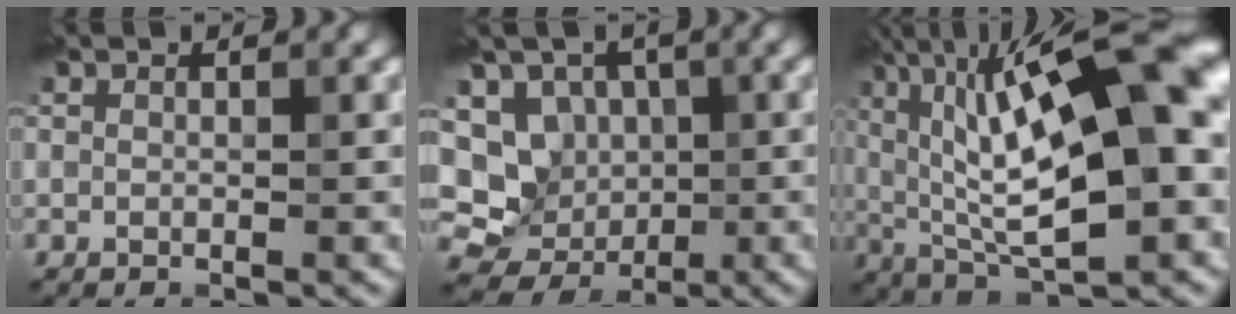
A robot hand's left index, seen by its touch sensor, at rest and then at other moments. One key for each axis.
{"total": 7.8, "fx": -0.1, "fy": 7.1, "fz": 3.3, "tx": -0.031, "ty": 0.008, "tz": -0.022}
{"total": 18.0, "fx": 3.5, "fy": 6.0, "fz": 16.6, "tx": -0.257, "ty": 0.026, "tz": 0.052}